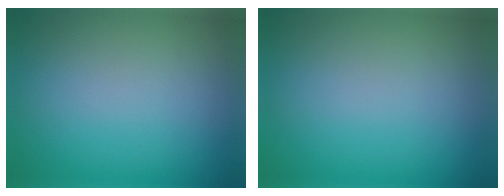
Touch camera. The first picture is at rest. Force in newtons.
{"total": 0.0}